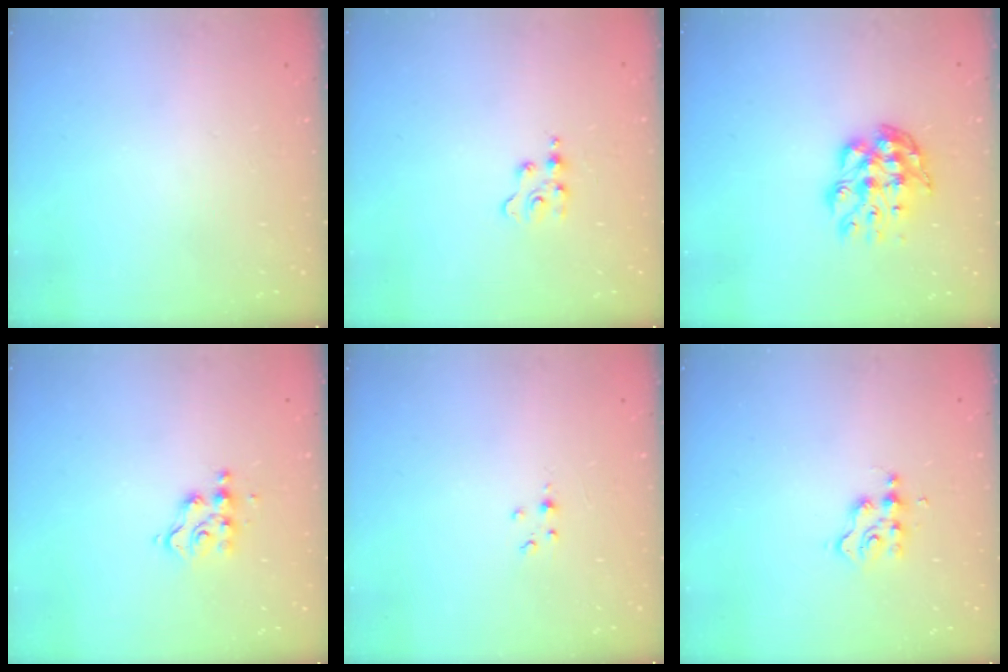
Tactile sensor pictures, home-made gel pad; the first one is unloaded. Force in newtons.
{"total": 2.3, "press": 2.3, "slide": 0.3}
{"total": 10.0, "press": 9.9, "slide": 0.9}
{"total": 5.7, "press": 5.7, "slide": 0.3}
{"total": 1.8, "press": 1.7, "slide": 0.3}
{"total": 2.7, "press": 2.7, "slide": 0.4}